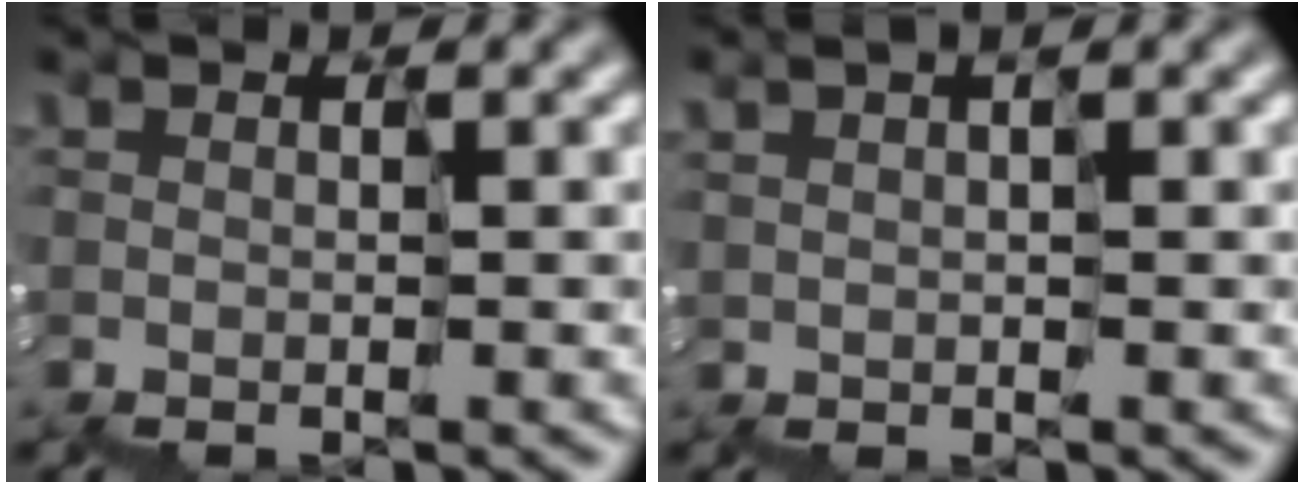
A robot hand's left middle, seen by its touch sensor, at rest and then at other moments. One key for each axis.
{"total": 1.5, "fx": 0.3, "fy": -1.1, "fz": -0.9, "tx": 0.023, "ty": 0.005, "tz": 0.010}